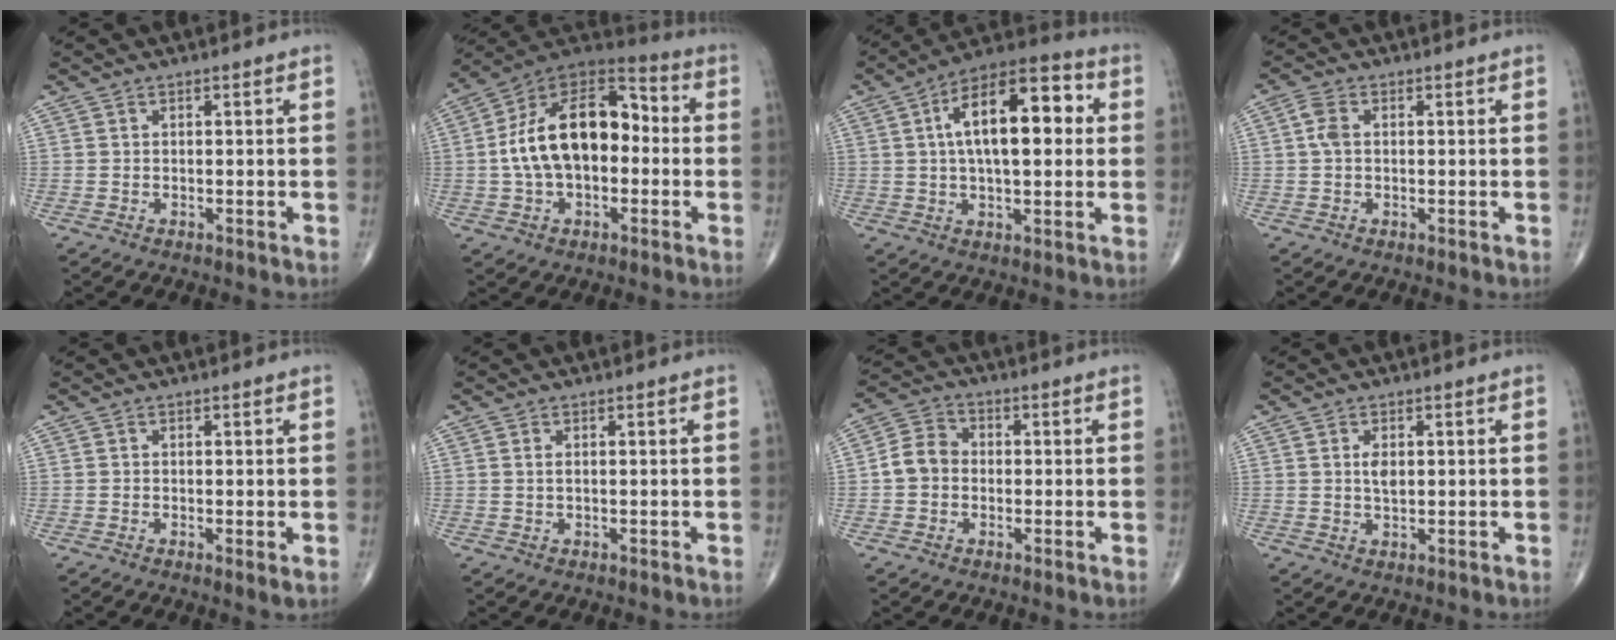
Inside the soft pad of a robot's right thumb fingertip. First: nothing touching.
{"total": 19.7, "force": [-0.4, 11.9, 15.7], "torque": [-0.247, 0.047, -0.015]}
{"total": 17.8, "force": [3.1, 8.1, 15.6], "torque": [-0.232, 0.026, 0.041]}
{"total": 2.9, "force": [0.3, 1.7, 2.4], "torque": [-0.059, 0.008, 0.003]}
{"total": 1.3, "force": [-0.1, 0.2, 1.2], "torque": [-0.025, -0.007, -0.004]}
{"total": 0.9, "force": [0.2, 0.3, 0.8], "torque": [-0.019, 0.002, 0.006]}
{"total": 5.9, "force": [-0.6, 5.0, 3.1], "torque": [-0.045, 0.023, -0.022]}
{"total": 2.6, "force": [0.5, 1.3, 2.2], "torque": [-0.037, -0.005, 0.011]}